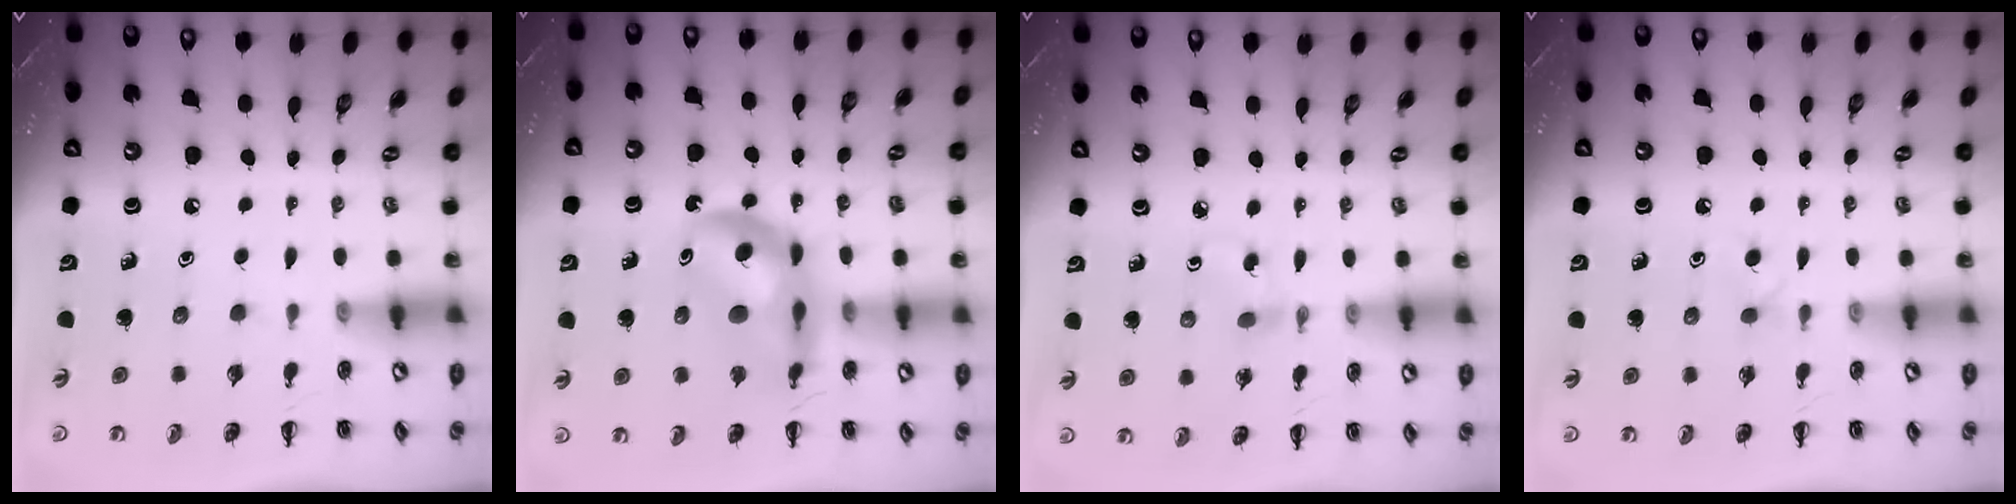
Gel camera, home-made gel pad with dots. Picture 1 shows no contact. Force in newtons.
{"total": 12.6, "press": 12.2, "slide": 3.2}
{"total": 2.5, "press": 2.2, "slide": 1.1}
{"total": 3.2, "press": 2.9, "slide": 1.4}